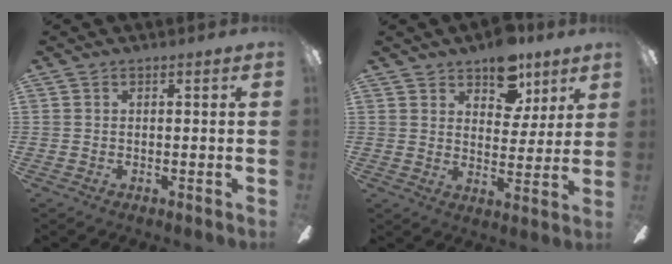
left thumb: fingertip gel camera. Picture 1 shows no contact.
{"total": 10.0, "force": [7.2, 5.7, 4.0], "torque": [-0.050, -0.037, 0.130]}